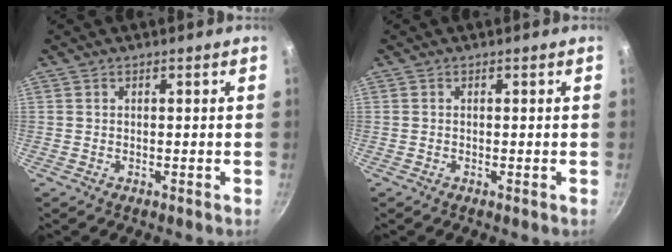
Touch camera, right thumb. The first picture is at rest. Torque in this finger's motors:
{"motor_torque": [0.23, 0.25, -0.22, 0.35, 0.04]}